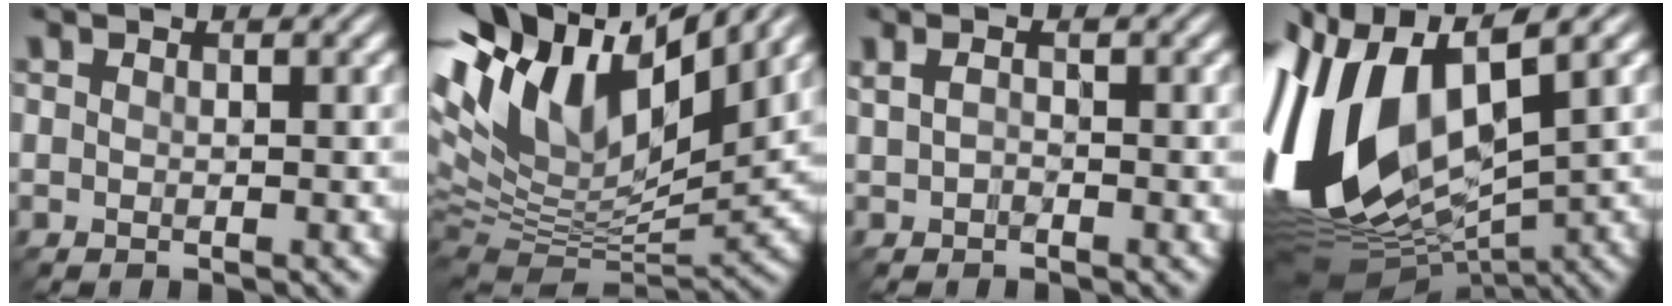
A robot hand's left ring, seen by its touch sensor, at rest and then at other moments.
{"total": 14.3, "force": [7.4, 6.6, 10.3], "torque": [-0.205, 0.032, 0.129]}
{"total": 0.9, "force": [0.0, 0.5, 0.7], "torque": [-0.019, 0.000, 0.000]}
{"total": 15.7, "force": [1.9, 9.0, 12.7], "torque": [-0.294, 0.009, 0.039]}